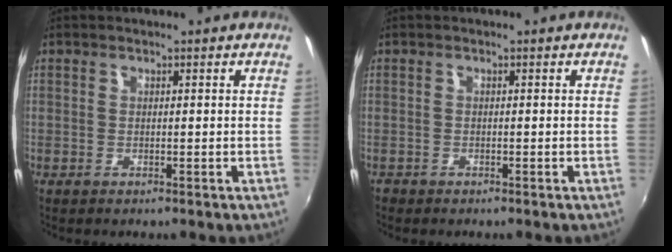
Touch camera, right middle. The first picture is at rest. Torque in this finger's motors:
{"motor_torque": [-0.17, -0.23, -0.07, -0.01]}